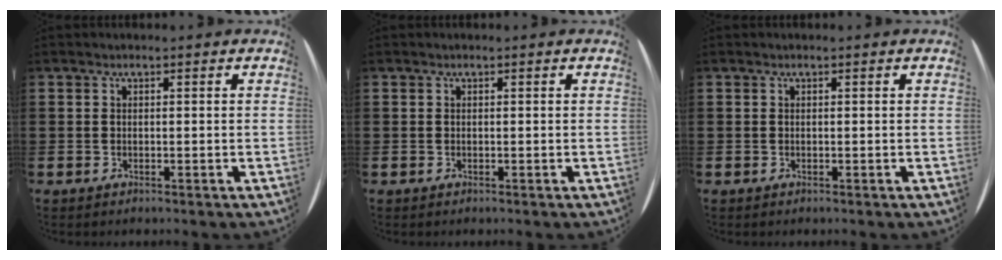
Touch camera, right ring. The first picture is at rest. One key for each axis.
{"total": 0.0}
{"total": 0.0}